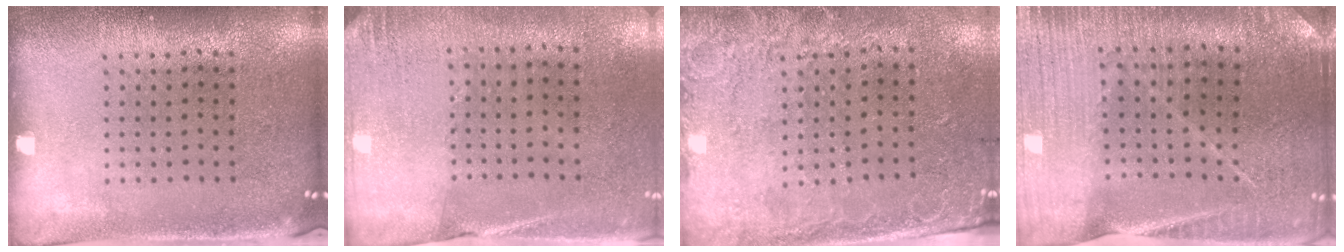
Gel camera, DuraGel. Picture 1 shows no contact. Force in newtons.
{"total": 2.6, "press": 2.3, "slide": 1.1}
{"total": 2.7, "press": 2.0, "slide": 1.8}
{"total": 3.0, "press": 3.0, "slide": 0.3}